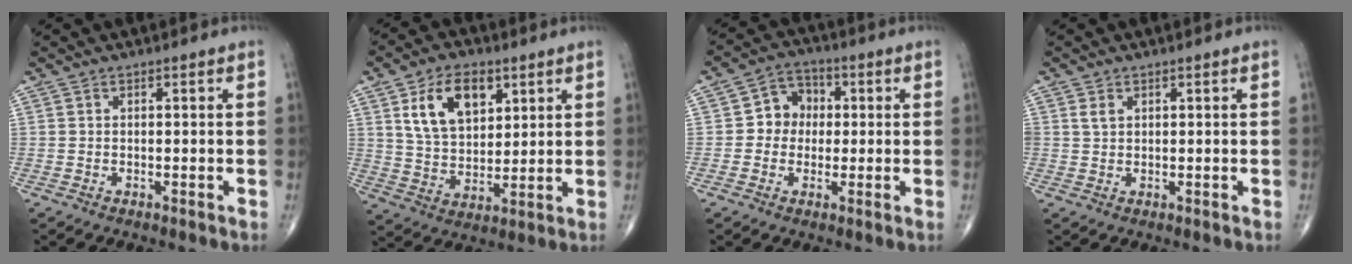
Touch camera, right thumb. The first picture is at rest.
{"total": 12.9, "force": [5.5, 7.9, 8.7], "torque": [-0.126, -0.019, 0.107]}
{"total": 6.8, "force": [0.2, 6.0, 3.2], "torque": [-0.018, 0.018, -0.010]}
{"total": 1.7, "force": [0.8, 1.1, 1.0], "torque": [-0.017, 0.000, 0.018]}